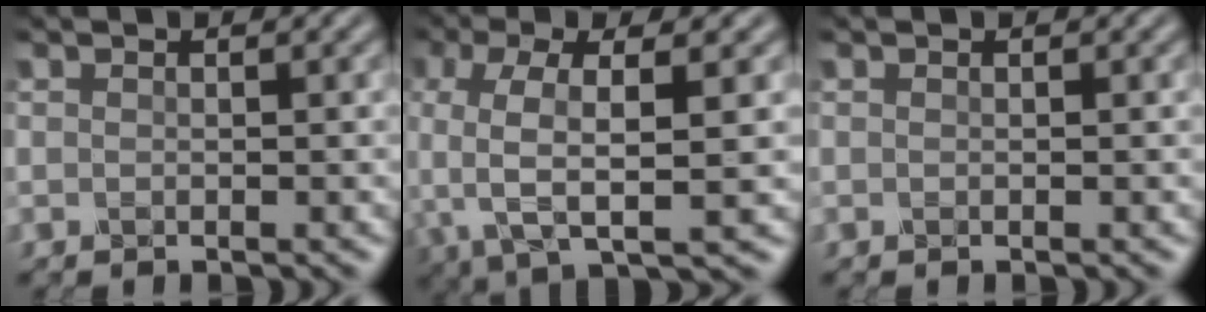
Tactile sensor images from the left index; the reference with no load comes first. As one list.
[{"total": 6.7, "force": [-0.5, 2.3, 6.3], "torque": [-0.135, -0.002, -0.015]}, {"total": 0.0}]